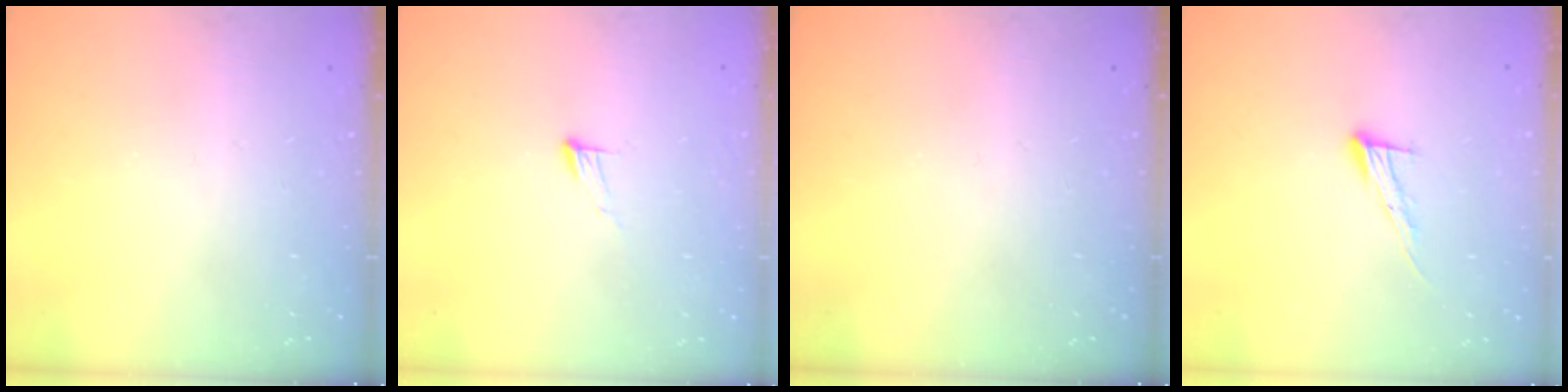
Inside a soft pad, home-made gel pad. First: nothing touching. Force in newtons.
{"total": 4.2, "press": 4.2, "slide": 0.4}
{"total": 0.0}
{"total": 8.8, "press": 8.7, "slide": 0.2}